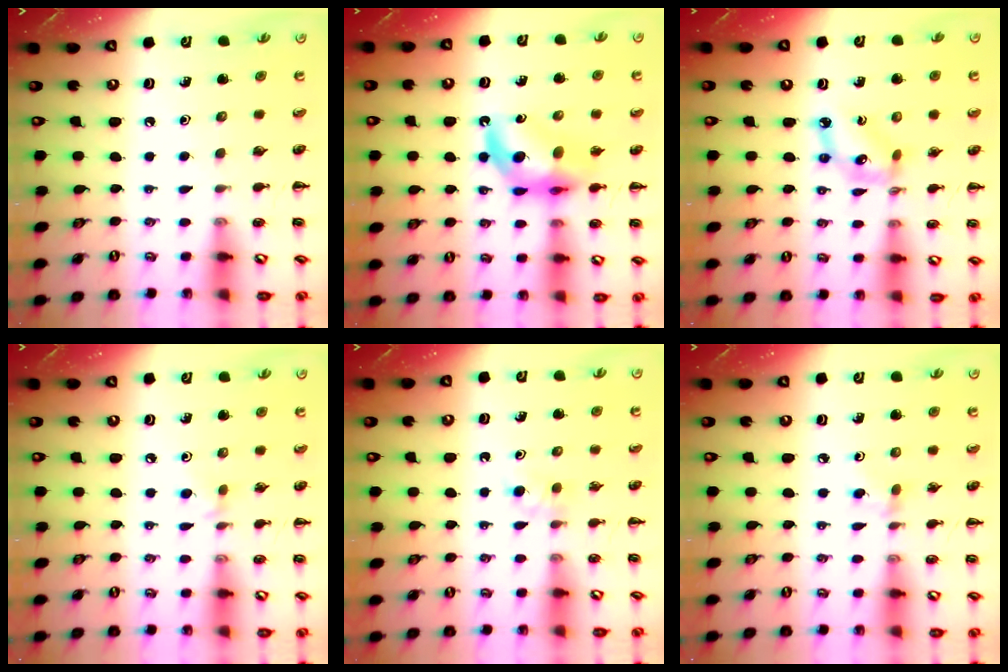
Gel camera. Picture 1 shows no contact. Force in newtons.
{"total": 9.7, "press": 9.2, "slide": 2.9}
{"total": 6.7, "press": 6.5, "slide": 1.6}
{"total": 3.6, "press": 3.4, "slide": 1.3}
{"total": 2.6, "press": 2.3, "slide": 1.2}
{"total": 3.4, "press": 3.1, "slide": 1.4}